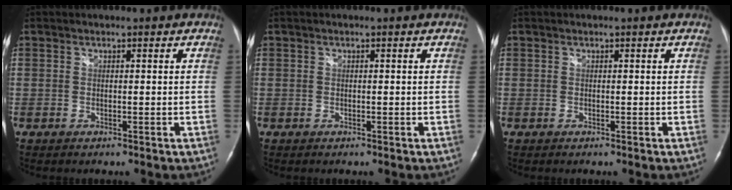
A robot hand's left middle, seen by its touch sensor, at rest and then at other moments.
{"total": 0.0}
{"total": 0.0}